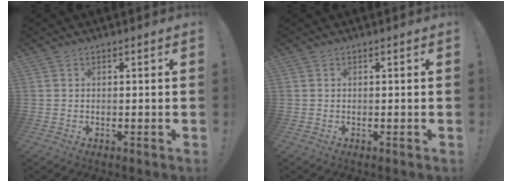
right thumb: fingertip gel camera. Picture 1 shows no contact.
{"total": 0.0}